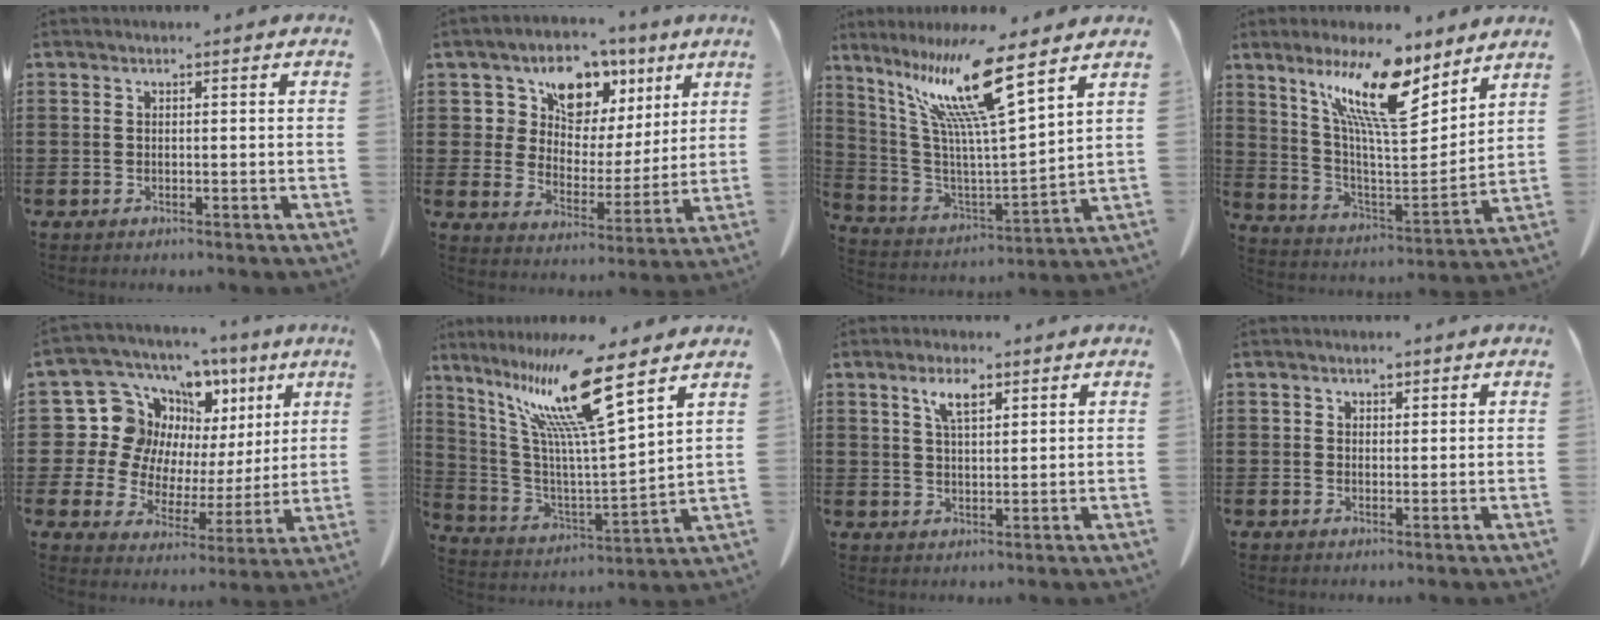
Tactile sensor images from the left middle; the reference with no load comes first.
{"total": 9.1, "force": [6.1, 6.1, 3.0], "torque": [-0.093, -0.027, 0.108]}
{"total": 12.9, "force": [9.0, 0.0, 9.3], "torque": [-0.207, -0.047, 0.144]}
{"total": 13.6, "force": [9.6, 2.9, 9.1], "torque": [-0.188, -0.043, 0.165]}
{"total": 11.7, "force": [4.3, 10.1, 4.2], "torque": [-0.146, -0.033, 0.082]}
{"total": 14.3, "force": [9.9, 0.3, 10.3], "torque": [-0.226, -0.047, 0.159]}
{"total": 4.6, "force": [2.7, 1.5, 3.4], "torque": [-0.067, 0.002, 0.047]}
{"total": 1.5, "force": [1.1, 0.9, 0.4], "torque": [-0.002, -0.001, 0.020]}